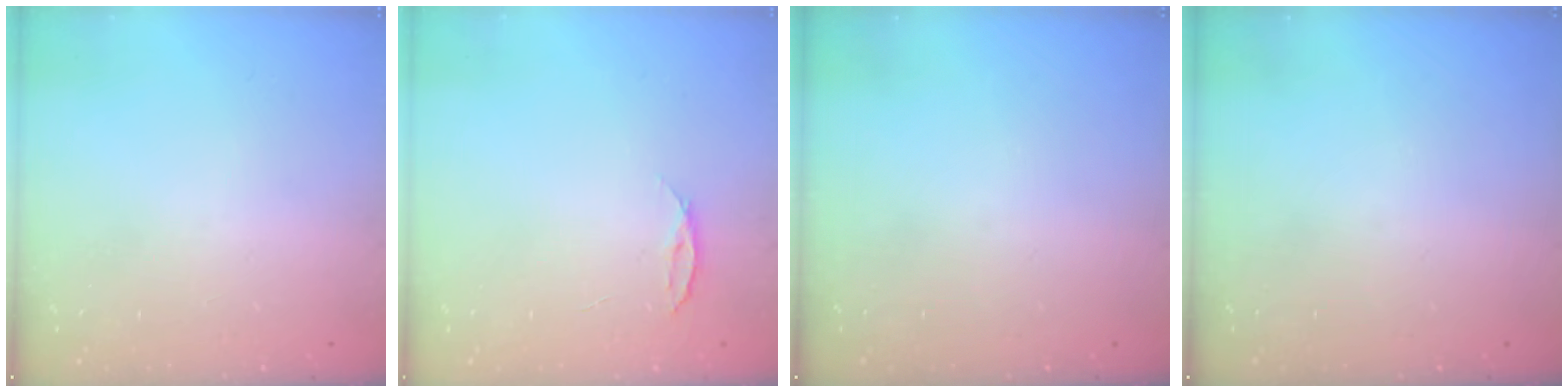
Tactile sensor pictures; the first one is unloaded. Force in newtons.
{"total": 4.0, "press": 4.0, "slide": 0.4}
{"total": 0.0}
{"total": 0.0}